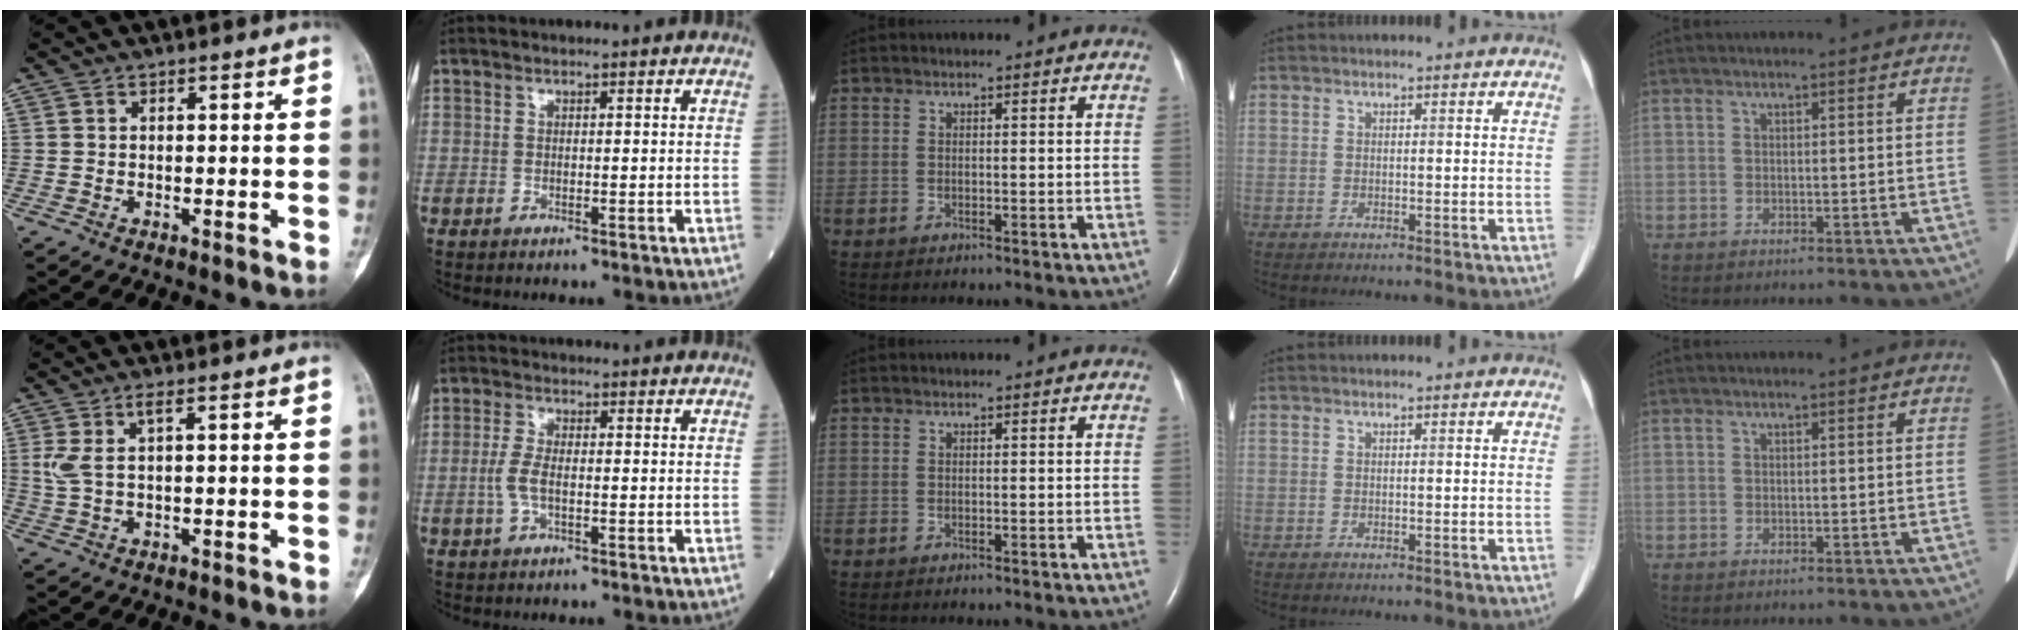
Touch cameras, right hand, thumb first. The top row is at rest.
{"thumb": {"total": 3.8, "force": [1.2, 0.5, 3.5], "torque": [-0.099, 0.005, 0.034]}, "index": {"total": 3.3, "force": [-0.6, 1.2, 3.1], "torque": [-0.079, 0.000, -0.012]}}